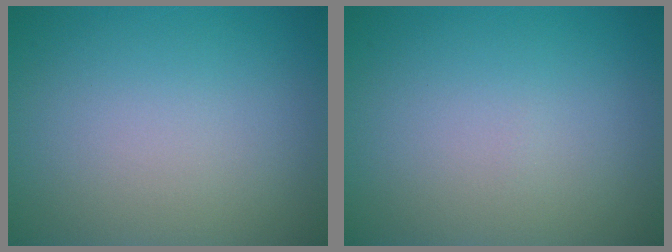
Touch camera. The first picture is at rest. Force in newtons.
{"total": 0.0}